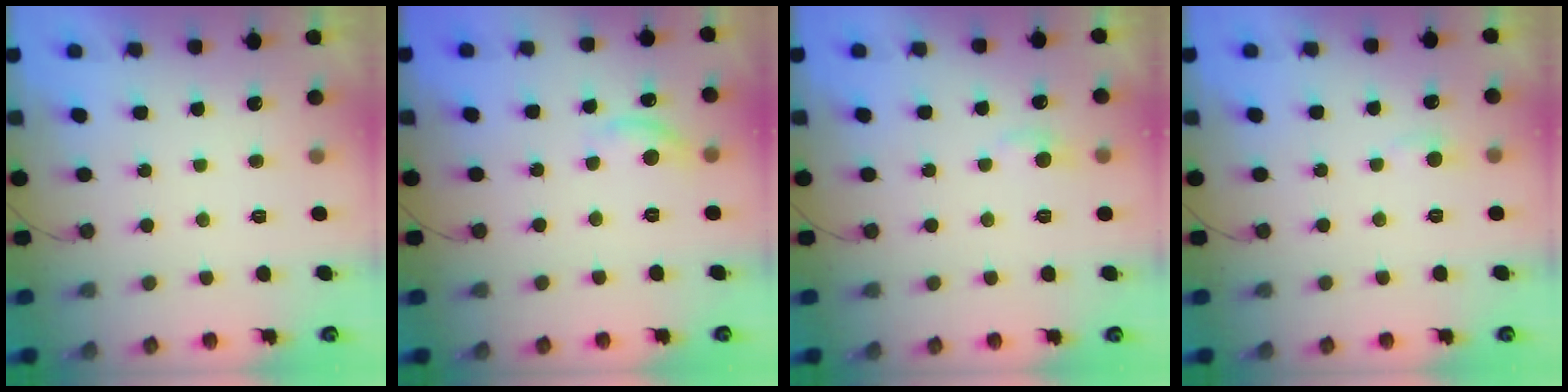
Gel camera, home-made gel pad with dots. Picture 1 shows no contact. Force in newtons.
{"total": 8.5, "press": 8.5, "slide": 0.5}
{"total": 4.8, "press": 4.7, "slide": 0.6}
{"total": 3.9, "press": 3.8, "slide": 0.5}